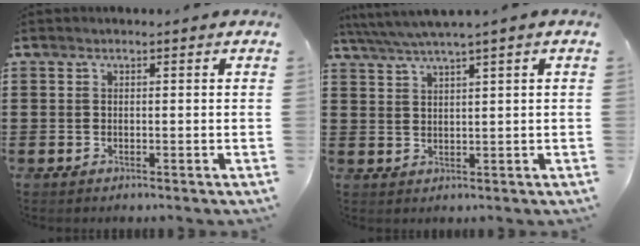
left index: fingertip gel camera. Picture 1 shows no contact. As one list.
[{"total": 2.8, "force": [2.1, -0.4, 1.7], "torque": [-0.040, -0.004, 0.036]}]